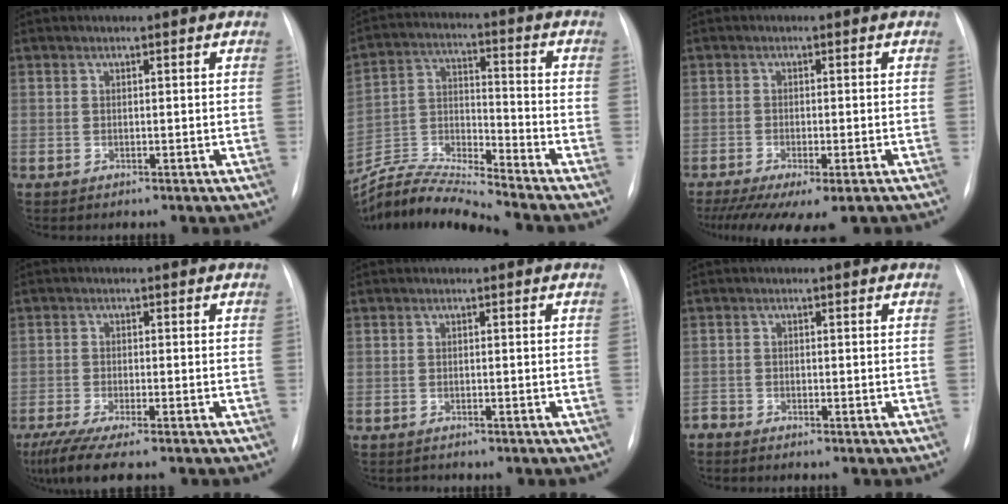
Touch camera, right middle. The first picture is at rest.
{"total": 11.9, "force": [-11.6, -1.8, 2.1], "torque": [-0.041, 0.017, -0.223]}
{"total": 11.0, "force": [-7.7, 3.0, 7.2], "torque": [-0.125, -0.019, -0.117]}
{"total": 7.9, "force": [-6.0, 0.7, 5.1], "torque": [-0.092, -0.022, -0.102]}
{"total": 0.6, "force": [-0.6, 0.2, 0.0], "torque": [-0.006, -0.001, -0.011]}
{"total": 1.1, "force": [-1.1, 0.1, -0.1], "torque": [0.004, -0.002, -0.022]}